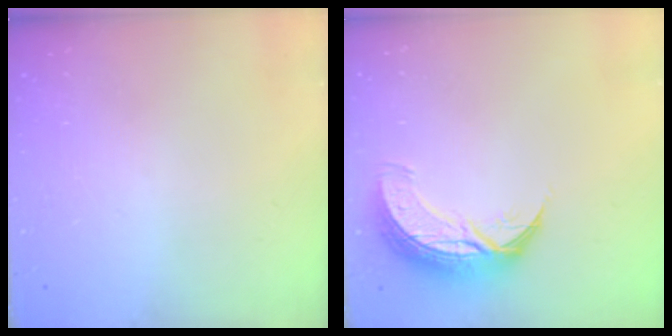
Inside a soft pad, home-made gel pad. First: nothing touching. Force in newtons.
{"total": 10.3, "press": 10.2, "slide": 0.7}